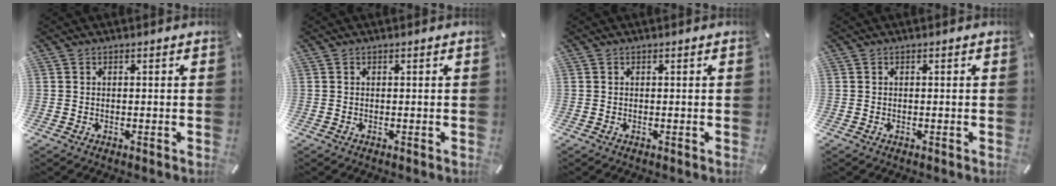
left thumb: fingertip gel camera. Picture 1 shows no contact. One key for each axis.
{"total": 0.0}
{"total": 0.0}
{"total": 0.0}